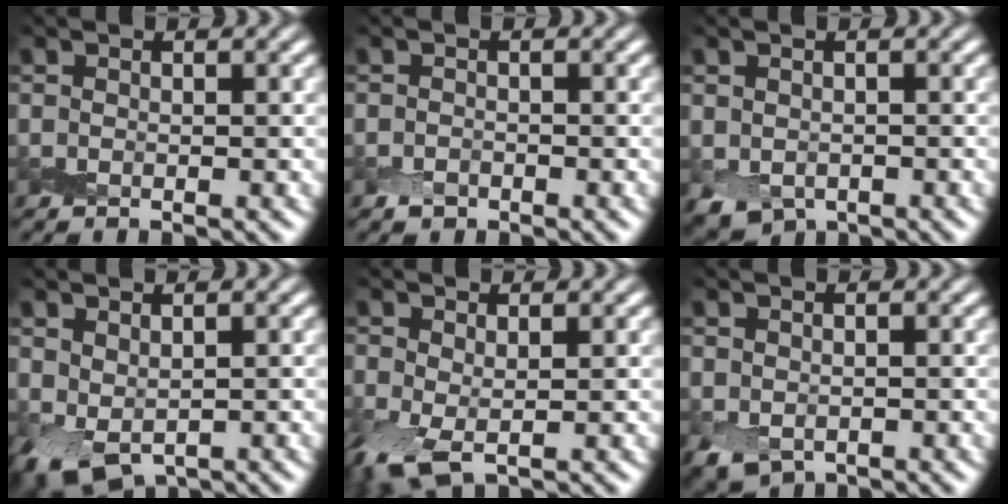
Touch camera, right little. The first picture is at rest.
{"total": 1.0, "force": [-0.7, 0.6, 0.3], "torque": [-0.002, 0.000, -0.014]}
{"total": 2.2, "force": [-1.0, 1.6, 1.2], "torque": [-0.022, -0.011, -0.015]}
{"total": 3.0, "force": [-0.2, 2.0, 2.2], "torque": [-0.043, -0.010, 0.004]}
{"total": 3.8, "force": [-1.0, 1.9, 3.1], "torque": [-0.078, -0.009, -0.021]}
{"total": 1.8, "force": [-0.7, 1.3, 1.0], "torque": [-0.021, -0.011, -0.009]}